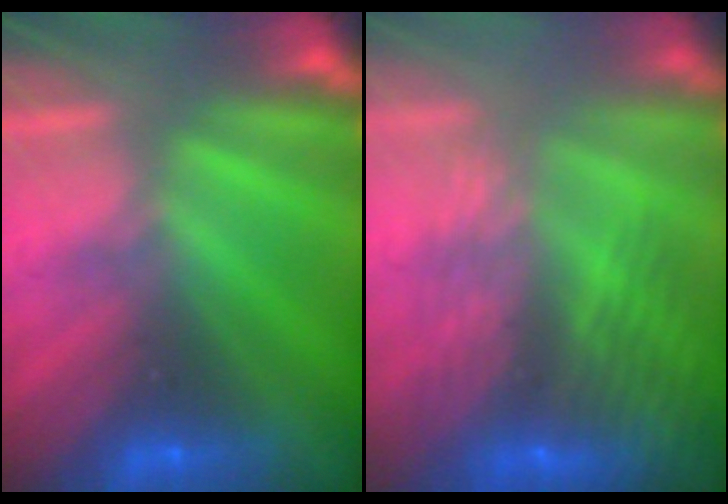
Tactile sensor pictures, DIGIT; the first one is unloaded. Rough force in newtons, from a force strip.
{"total": 6.8}